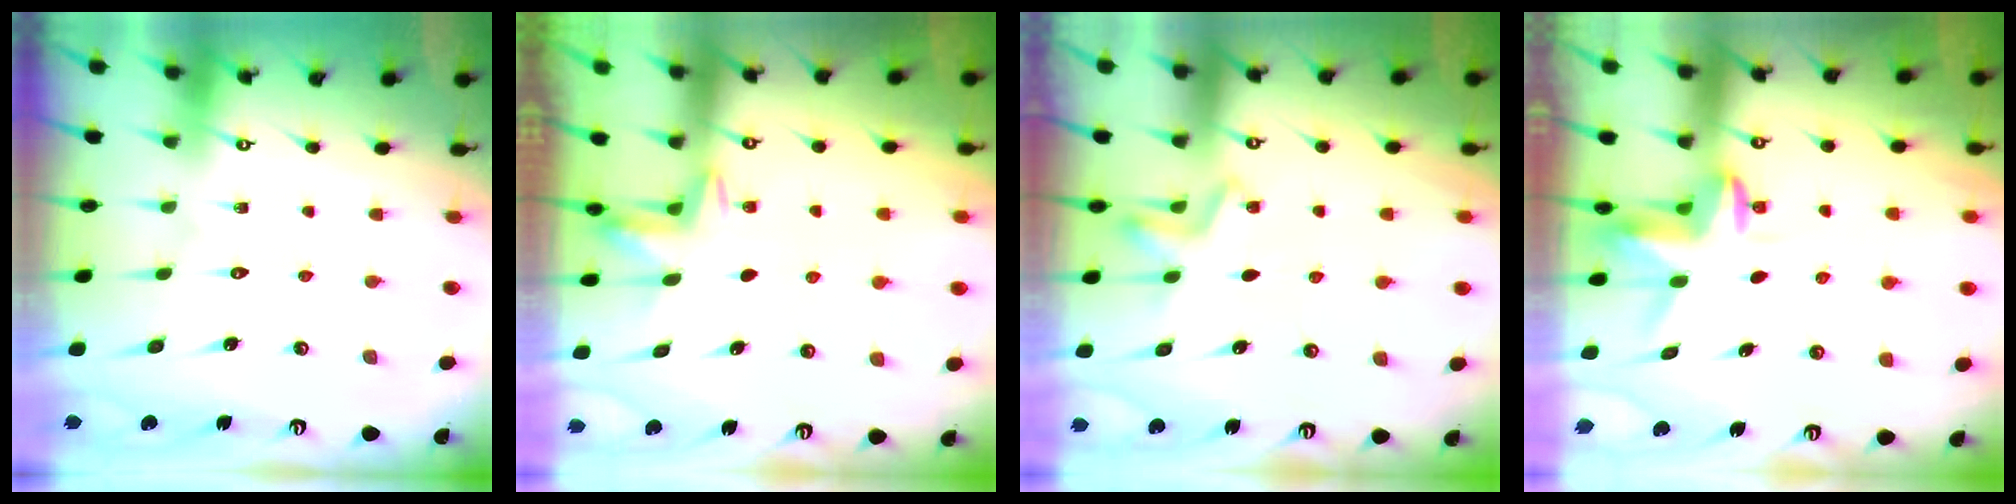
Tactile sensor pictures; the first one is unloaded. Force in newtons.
{"total": 3.2, "press": 3.2, "slide": 0.5}
{"total": 2.8, "press": 2.4, "slide": 1.4}
{"total": 3.5, "press": 3.5, "slide": 0.2}